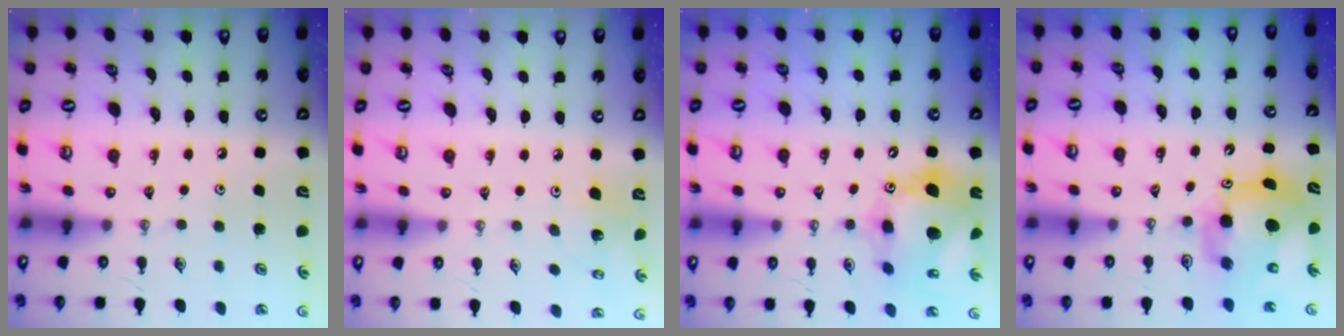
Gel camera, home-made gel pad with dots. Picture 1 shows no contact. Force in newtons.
{"total": 3.8, "press": 3.8, "slide": 0.3}
{"total": 15.6, "press": 15.5, "slide": 1.4}
{"total": 9.7, "press": 9.7, "slide": 0.8}